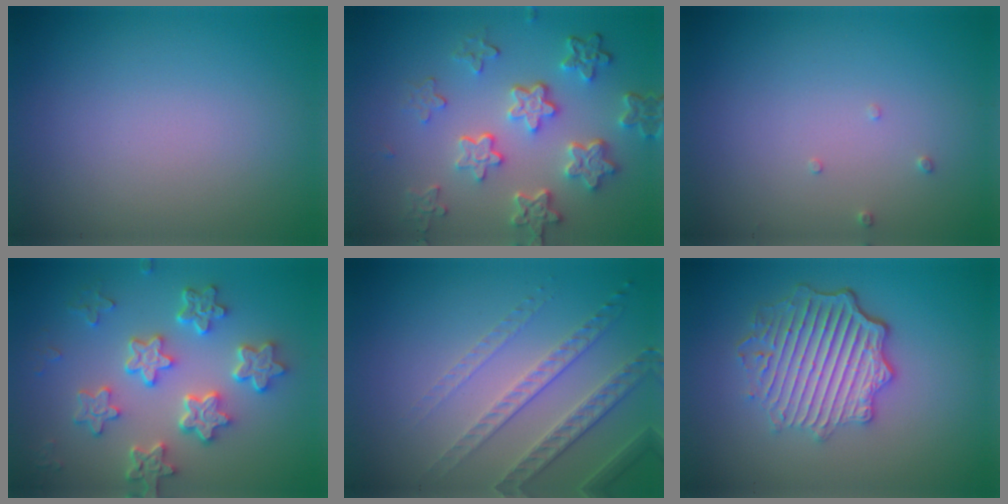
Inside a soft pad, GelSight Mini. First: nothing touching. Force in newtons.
{"total": 5.9, "press": 4.5, "slide": 3.9}
{"total": 0.7, "press": 0.7, "slide": 0.2}
{"total": 5.8, "press": 4.7, "slide": 3.4}
{"total": 4.6, "press": 3.3, "slide": 3.3}
{"total": 5.9, "press": 4.5, "slide": 3.9}